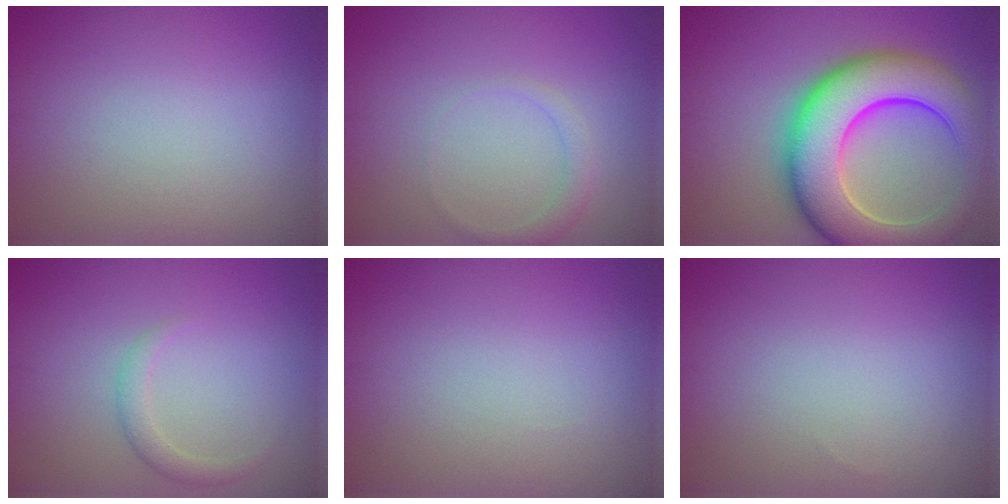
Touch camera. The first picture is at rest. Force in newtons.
{"total": 1.5, "press": 1.5, "slide": 0.1}
{"total": 11.7, "press": 11.7, "slide": 0.4}
{"total": 1.5, "press": 1.5, "slide": 0.0}
{"total": 0.0}
{"total": 0.0}